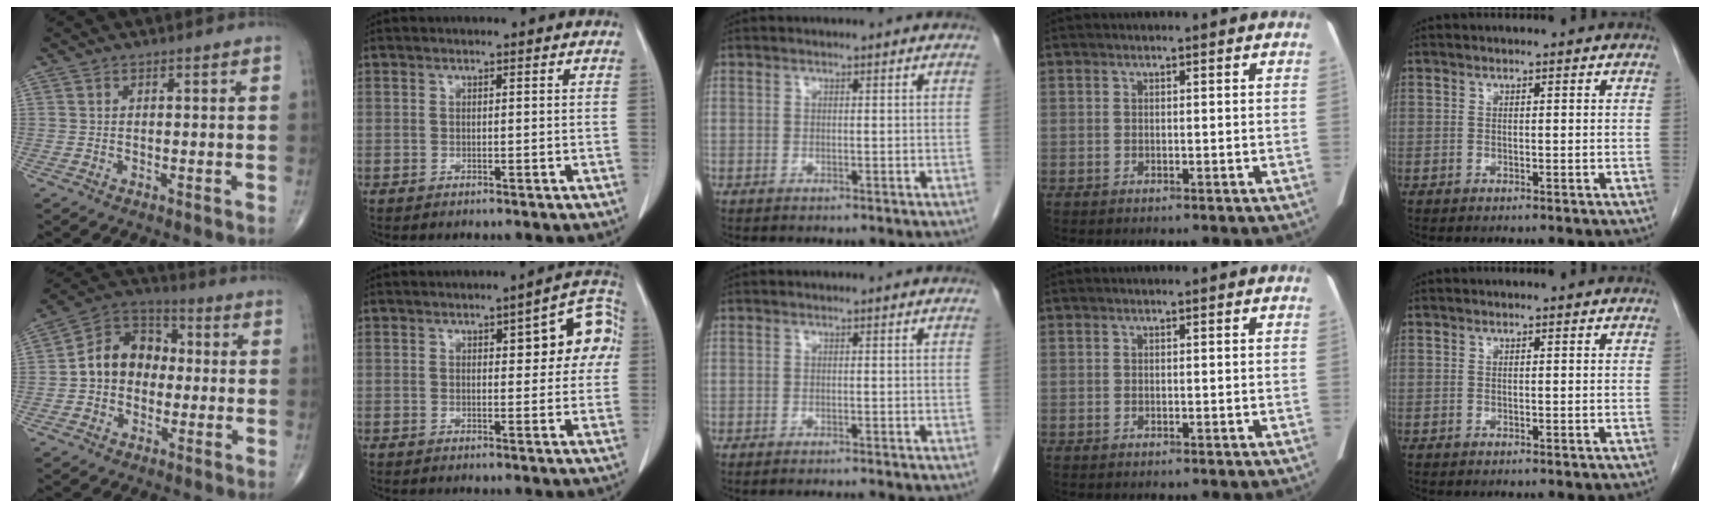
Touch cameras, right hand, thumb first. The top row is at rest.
{"thumb": {"total": 11.8, "force": [-0.3, 9.4, 7.2], "torque": [-0.091, 0.039, -0.019]}, "index": {"total": 9.2, "force": [2.4, 3.1, 8.4], "torque": [-0.083, 0.027, 0.025]}, "middle": {"total": 2.8, "force": [-2.6, -0.2, 1.1], "torque": [-0.012, -0.002, -0.033]}}